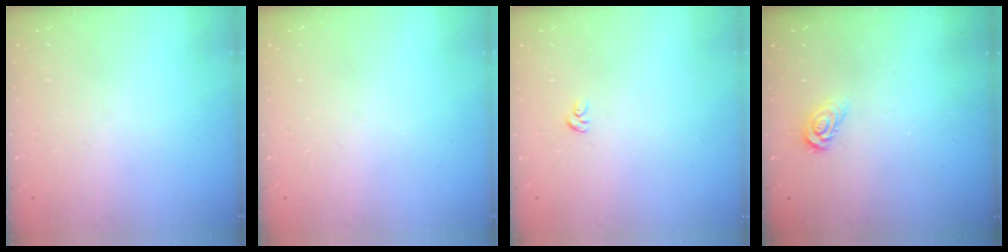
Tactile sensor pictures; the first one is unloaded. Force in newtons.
{"total": 0.0}
{"total": 2.4, "press": 2.4, "slide": 0.1}
{"total": 3.8, "press": 3.8, "slide": 0.4}